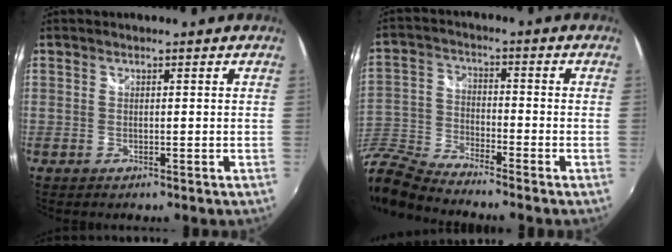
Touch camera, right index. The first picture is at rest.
{"total": 12.2, "force": [-10.2, 3.7, 5.6], "torque": [-0.141, -0.012, -0.217]}